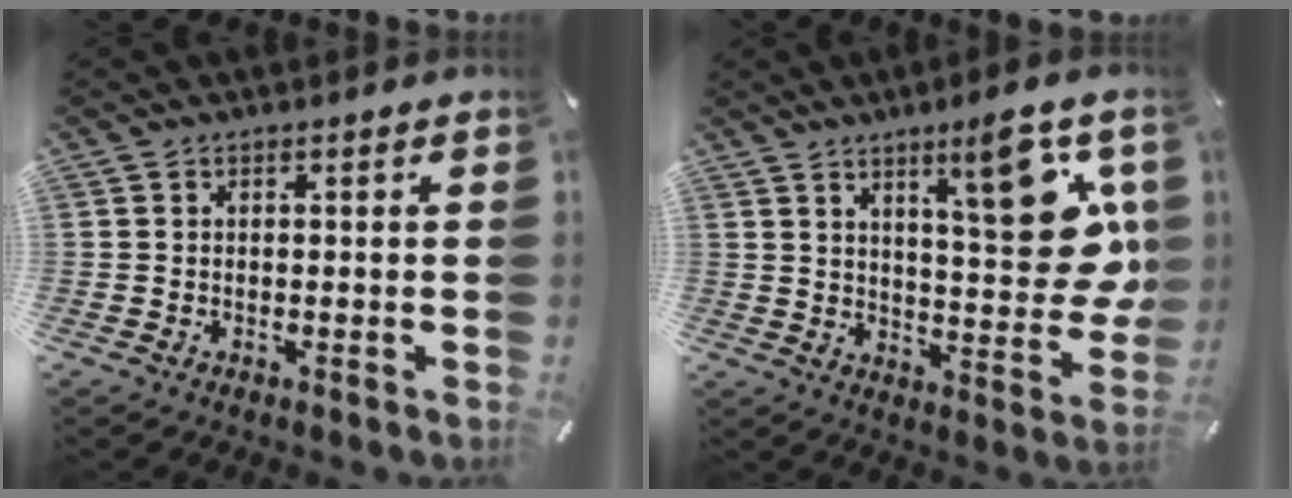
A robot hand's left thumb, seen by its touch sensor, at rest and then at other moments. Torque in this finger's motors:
{"motor_torque": [2.44, 2.57, 1.18, -1.22, 0.13]}